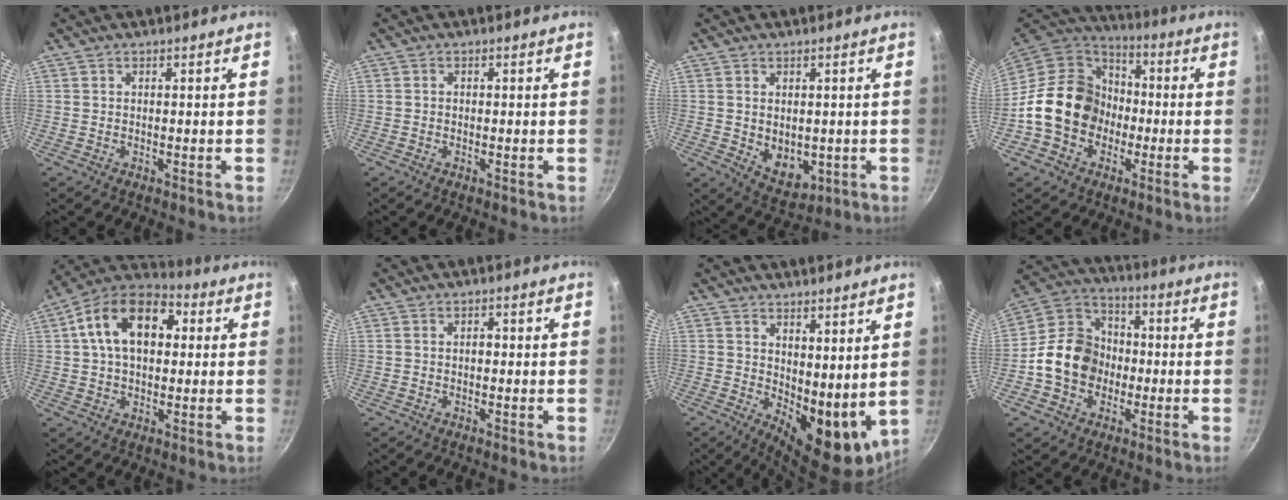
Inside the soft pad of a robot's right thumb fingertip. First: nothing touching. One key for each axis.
{"total": 0.6, "fx": -0.2, "fy": 0.5, "fz": 0.2, "tx": -0.004, "ty": 0.003, "tz": -0.003}
{"total": 7.4, "fx": -0.4, "fy": 5.3, "fz": 5.2, "tx": -0.059, "ty": -0.016, "tz": 0.010}
{"total": 17.8, "fx": -3.0, "fy": 14.9, "fz": 9.3, "tx": -0.126, "ty": 0.048, "tz": -0.060}
{"total": 16.3, "fx": 3.4, "fy": 10.7, "fz": 11.9, "tx": -0.169, "ty": 0.028, "tz": 0.037}
{"total": 1.1, "fx": -0.2, "fy": 0.8, "fz": 0.8, "tx": -0.010, "ty": 0.006, "tz": -0.004}
{"total": 12.2, "fx": 3.5, "fy": 6.0, "fz": 10.0, "tx": -0.109, "ty": -0.045, "tz": 0.065}
{"total": 14.0, "fx": -2.5, "fy": 11.6, "fz": 7.4, "tx": -0.097, "ty": 0.039, "tz": -0.062}